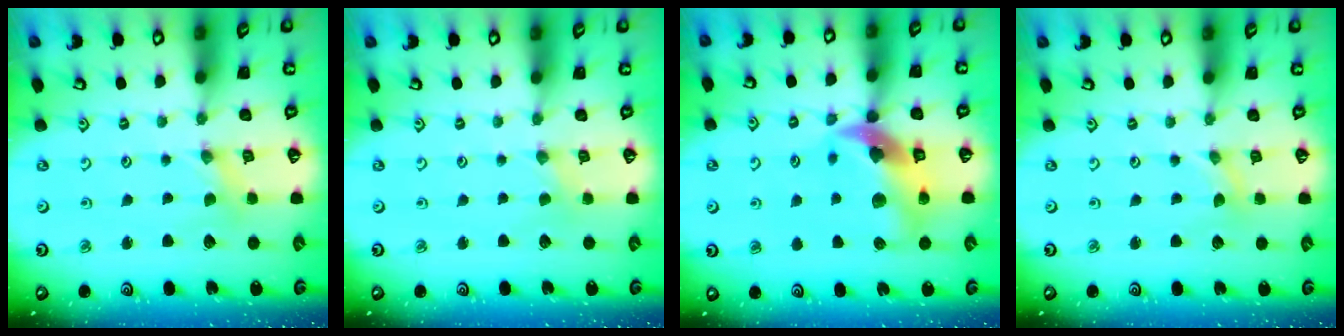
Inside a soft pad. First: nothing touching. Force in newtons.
{"total": 0.0}
{"total": 14.9, "press": 14.7, "slide": 2.2}
{"total": 0.0}